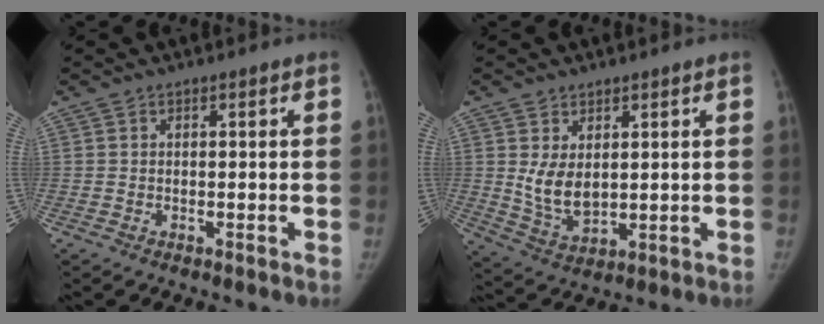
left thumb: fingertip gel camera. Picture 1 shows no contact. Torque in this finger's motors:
{"motor_torque": [0.89, 1.54, 0.66, -0.73, 0.22]}